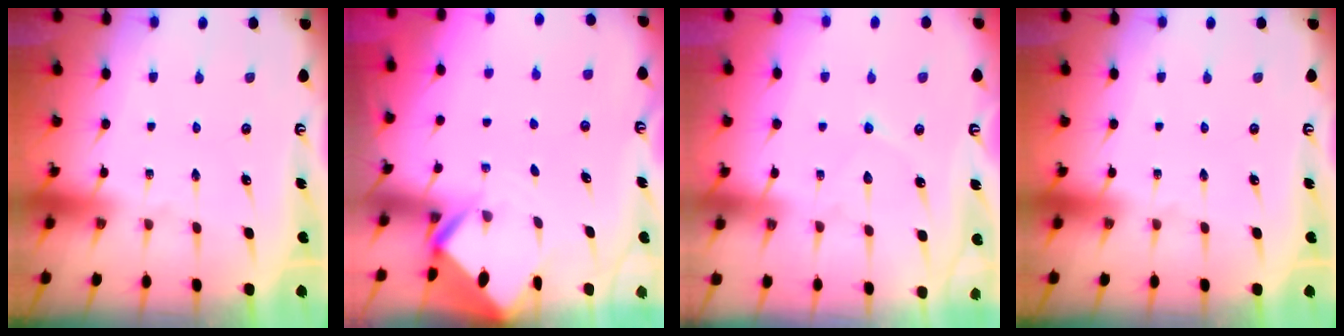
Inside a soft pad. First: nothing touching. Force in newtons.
{"total": 3.4, "press": 3.4, "slide": 0.2}
{"total": 6.3, "press": 6.2, "slide": 0.5}
{"total": 0.0}